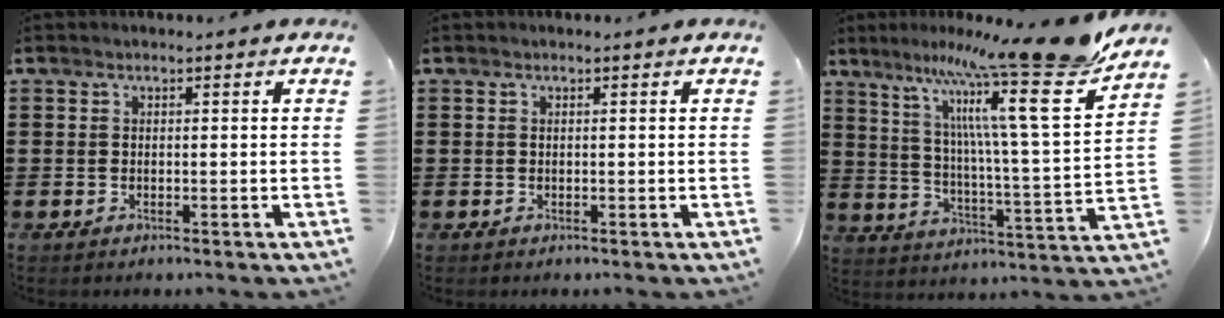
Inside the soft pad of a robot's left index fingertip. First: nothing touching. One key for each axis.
{"total": 0.0}
{"total": 17.9, "fx": 14.1, "fy": 0.1, "fz": 11.0, "tx": -0.203, "ty": -0.104, "tz": 0.217}